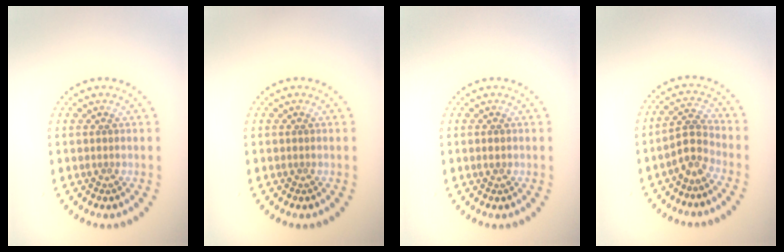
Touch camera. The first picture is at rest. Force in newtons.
{"total": 0.0}
{"total": 0.9, "press": 0.9, "slide": 0.1}
{"total": 2.3, "press": 1.8, "slide": 1.4}